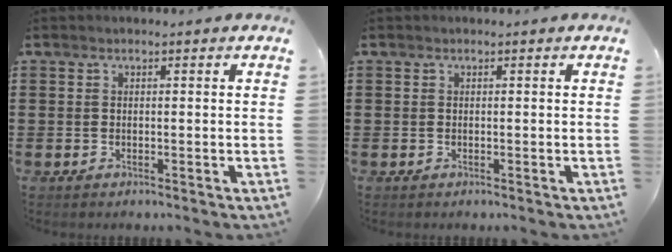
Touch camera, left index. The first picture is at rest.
{"total": 0.0}